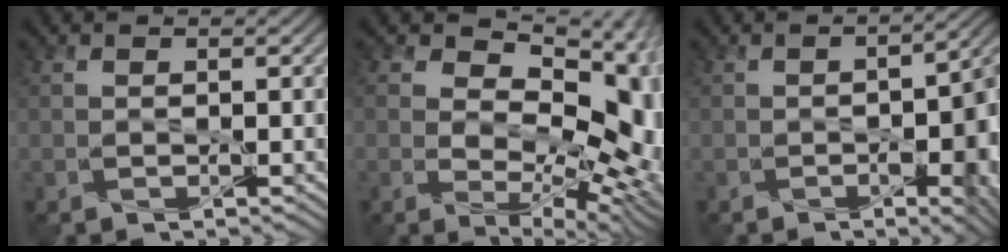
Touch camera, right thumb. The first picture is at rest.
{"total": 12.7, "force": [1.6, 8.0, 9.7], "torque": [-0.142, -0.017, 0.027]}
{"total": 8.1, "force": [-2.7, 2.9, 7.1], "torque": [-0.088, -0.021, -0.029]}